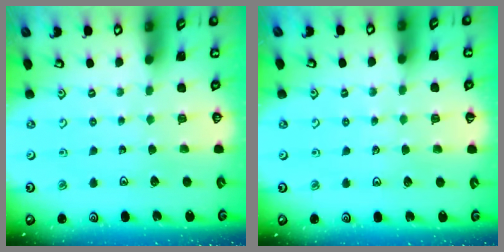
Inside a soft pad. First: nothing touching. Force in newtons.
{"total": 2.1, "press": 2.1, "slide": 0.4}